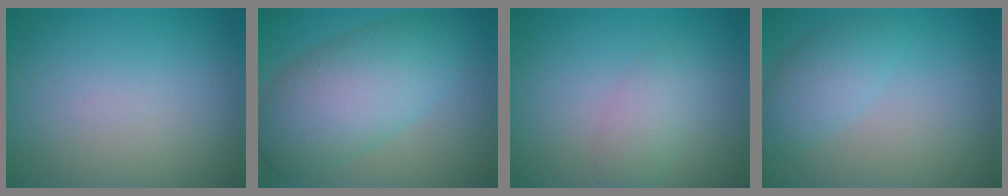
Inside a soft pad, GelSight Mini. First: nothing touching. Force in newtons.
{"total": 8.0, "press": 8.0, "slide": 0.2}
{"total": 2.2, "press": 2.2, "slide": 0.2}
{"total": 2.8, "press": 2.8, "slide": 0.1}